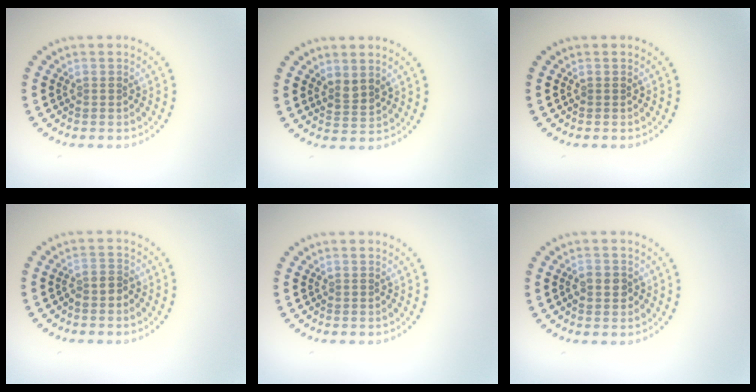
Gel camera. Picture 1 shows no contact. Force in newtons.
{"total": 1.6, "press": 1.3, "slide": 1.0}
{"total": 0.0}
{"total": 1.3, "press": 1.0, "slide": 0.9}
{"total": 0.0}
{"total": 1.9, "press": 1.9, "slide": 0.3}